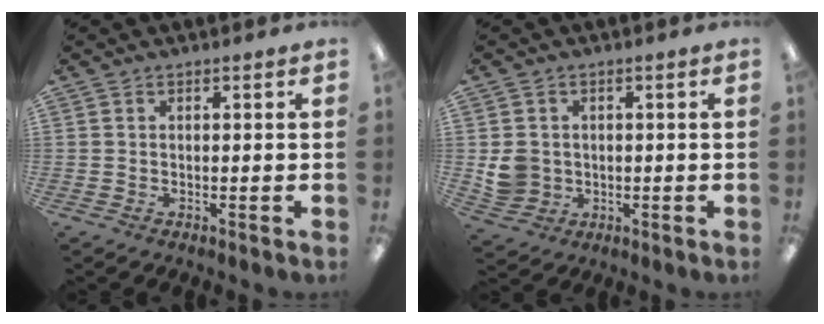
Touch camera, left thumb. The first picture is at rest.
{"total": 5.2, "force": [0.4, 5.0, 1.5], "torque": [-0.020, 0.007, 0.011]}